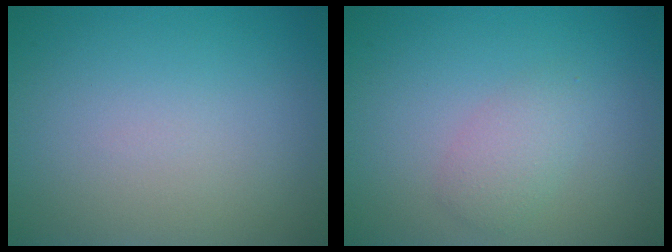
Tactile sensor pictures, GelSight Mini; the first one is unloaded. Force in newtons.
{"total": 2.0, "press": 2.0, "slide": 0.0}